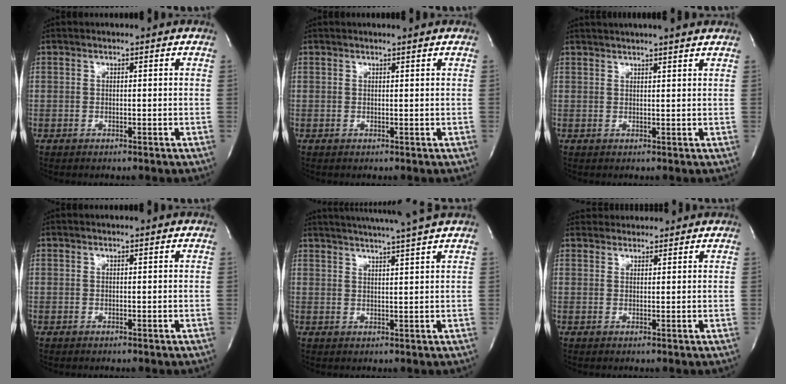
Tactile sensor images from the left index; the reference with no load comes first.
{"total": 1.1, "force": [1.0, -0.3, 0.3], "torque": [-0.012, -0.002, 0.017]}
{"total": 8.5, "force": [7.6, 0.0, 3.9], "torque": [-0.065, 0.027, 0.092]}
{"total": 0.6, "force": [0.5, -0.1, 0.2], "torque": [-0.005, 0.001, 0.009]}
{"total": 9.8, "force": [8.6, -1.9, 4.4], "torque": [-0.072, -0.003, 0.115]}
{"total": 4.4, "force": [4.2, 1.0, 0.1], "torque": [-0.001, 0.030, 0.067]}